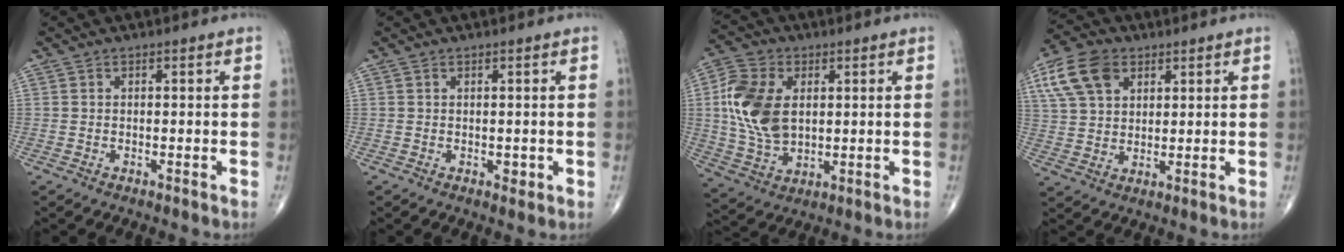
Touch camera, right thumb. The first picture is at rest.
{"total": 1.0, "force": [0.0, 0.7, 0.8], "torque": [-0.005, -0.001, 0.002]}
{"total": 13.6, "force": [2.1, 8.9, 10.1], "torque": [-0.198, -0.007, 0.041]}
{"total": 10.9, "force": [4.8, 7.1, 6.6], "torque": [-0.119, -0.002, 0.093]}